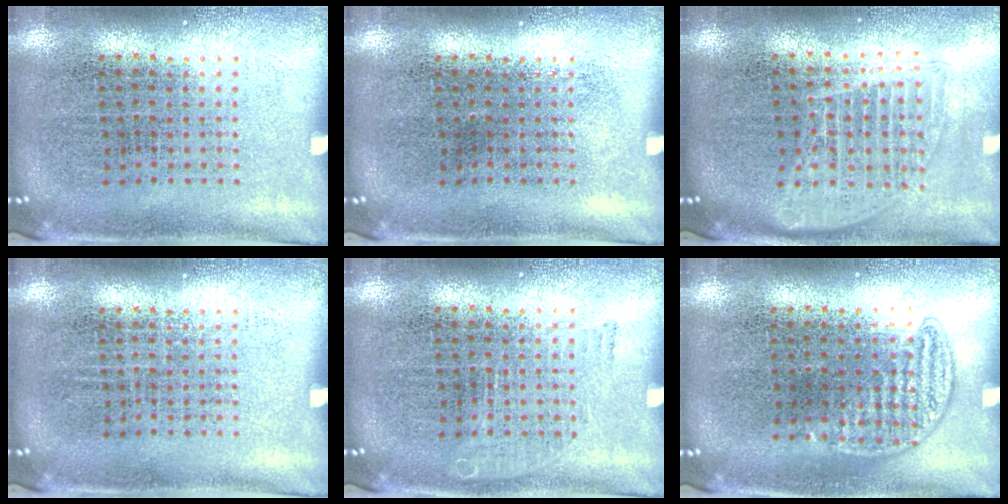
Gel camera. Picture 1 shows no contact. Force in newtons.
{"total": 0.0}
{"total": 1.6, "press": 1.4, "slide": 0.8}
{"total": 0.0}
{"total": 0.7, "press": 0.7, "slide": 0.2}
{"total": 0.8, "press": 0.7, "slide": 0.4}